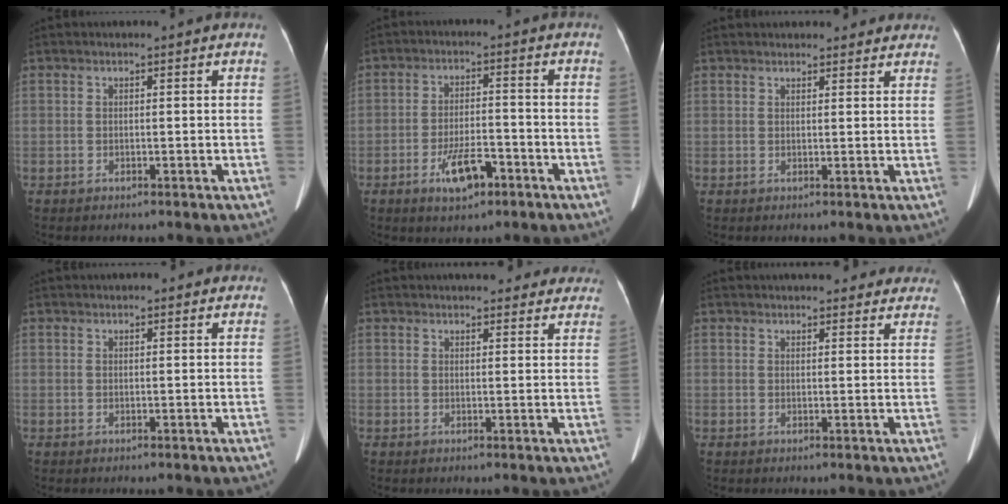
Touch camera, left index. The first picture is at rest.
{"total": 6.4, "force": [-3.5, 2.2, 4.9], "torque": [-0.096, -0.001, -0.055]}
{"total": 7.9, "force": [7.2, 2.6, 2.0], "torque": [0.001, 0.022, 0.076]}
{"total": 5.1, "force": [4.4, 1.5, 2.0], "torque": [-0.017, 0.033, 0.052]}
{"total": 15.1, "force": [13.6, 4.1, 5.1], "torque": [-0.038, 0.020, 0.153]}
{"total": 15.1, "force": [13.6, 4.0, 5.2], "torque": [-0.042, 0.023, 0.155]}